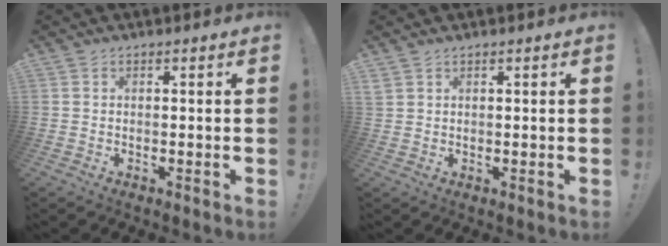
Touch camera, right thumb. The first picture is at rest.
{"total": 1.7, "force": [1.3, 0.7, 0.8], "torque": [-0.024, 0.001, 0.026]}